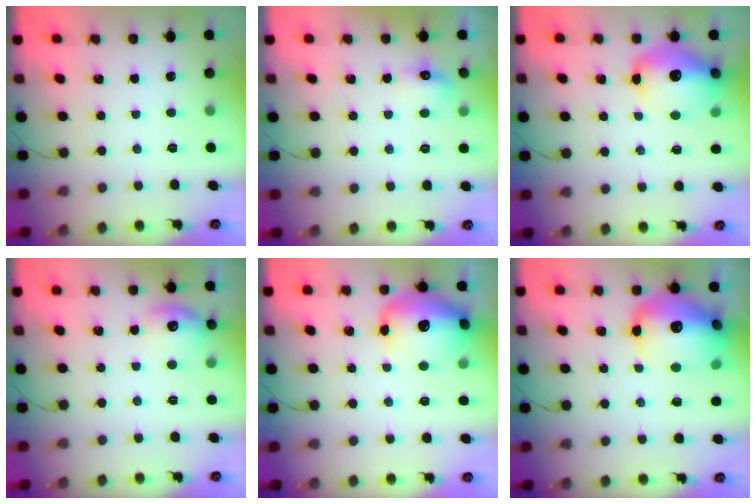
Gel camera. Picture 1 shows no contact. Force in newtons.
{"total": 5.9, "press": 5.6, "slide": 1.7}
{"total": 14.5, "press": 13.9, "slide": 4.2}
{"total": 9.9, "press": 9.8, "slide": 1.3}
{"total": 16.3, "press": 15.8, "slide": 3.8}
{"total": 20.2, "press": 19.7, "slide": 4.3}